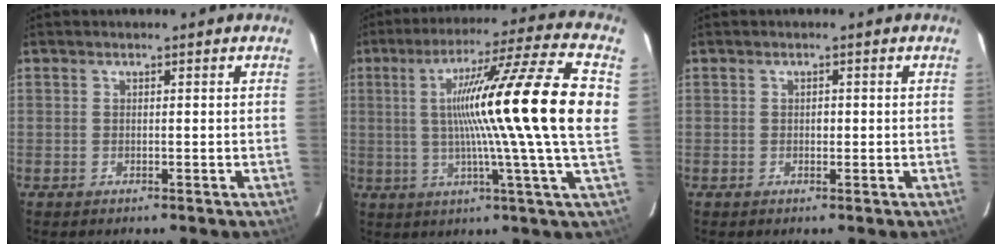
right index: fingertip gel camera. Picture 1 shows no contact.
{"total": 21.7, "force": [2.1, -2.3, 21.5], "torque": [-0.331, 0.003, 0.011]}
{"total": 0.8, "force": [-0.1, 0.5, 0.6], "torque": [-0.011, 0.001, -0.002]}